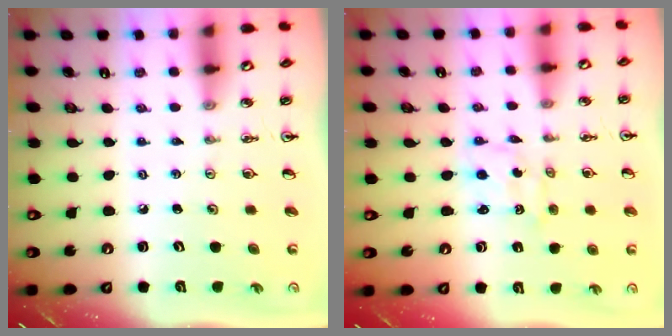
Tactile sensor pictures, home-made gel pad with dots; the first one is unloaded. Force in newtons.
{"total": 1.7, "press": 1.4, "slide": 0.9}